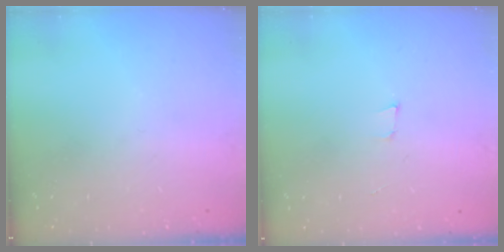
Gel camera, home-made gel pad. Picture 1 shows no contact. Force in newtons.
{"total": 3.5, "press": 2.3, "slide": 2.6}